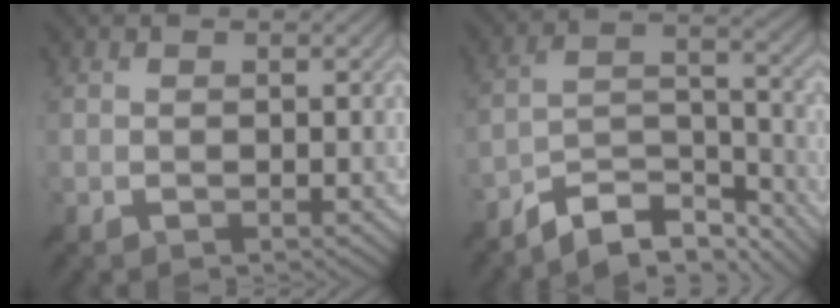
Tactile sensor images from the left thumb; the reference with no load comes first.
{"total": 8.7, "force": [-7.3, 2.6, 3.9], "torque": [-0.064, 0.004, -0.143]}